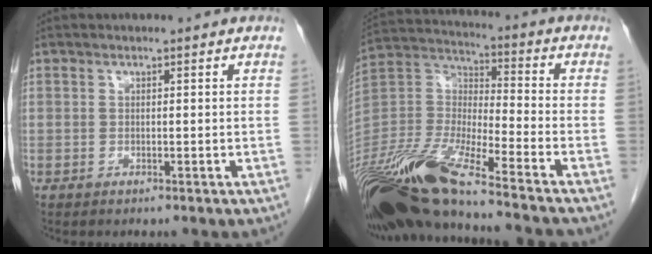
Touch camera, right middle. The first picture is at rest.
{"total": 20.0, "force": [-15.6, 1.2, 12.5], "torque": [-0.287, -0.030, -0.300]}